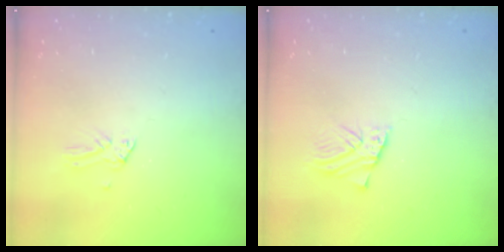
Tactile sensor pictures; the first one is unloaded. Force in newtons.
{"total": 1.5, "press": 1.5, "slide": 0.1}